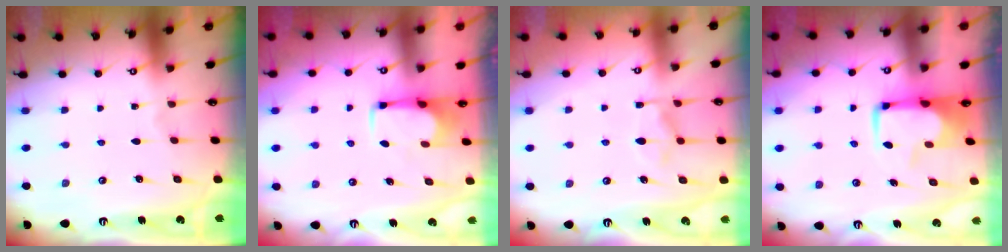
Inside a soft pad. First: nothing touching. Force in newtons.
{"total": 2.8, "press": 2.8, "slide": 0.3}
{"total": 2.6, "press": 2.1, "slide": 1.5}
{"total": 0.6, "press": 0.3, "slide": 0.5}